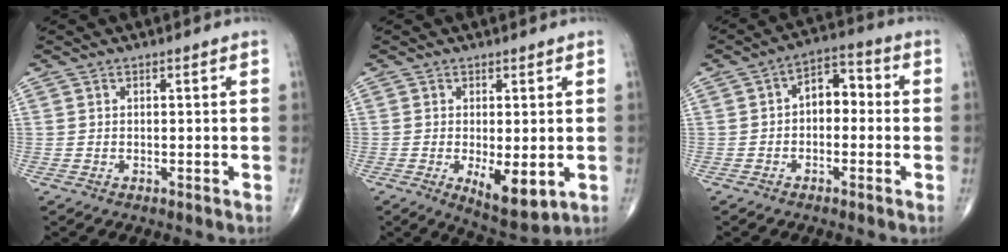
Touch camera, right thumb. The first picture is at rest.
{"total": 7.5, "force": [-1.5, 2.9, 6.7], "torque": [-0.096, -0.022, -0.015]}
{"total": 6.6, "force": [-0.3, 4.3, 4.9], "torque": [-0.048, 0.030, -0.020]}